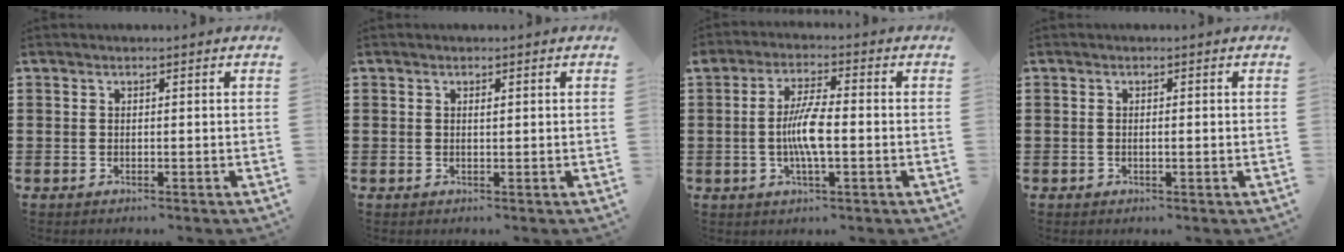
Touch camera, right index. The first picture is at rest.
{"total": 0.5, "force": [0.2, 0.1, 0.5], "torque": [-0.009, -0.001, 0.004]}
{"total": 6.2, "force": [-0.8, 1.5, 5.9], "torque": [-0.126, -0.003, -0.023]}
{"total": 0.6, "force": [-0.1, 0.2, 0.6], "torque": [-0.012, -0.002, -0.001]}